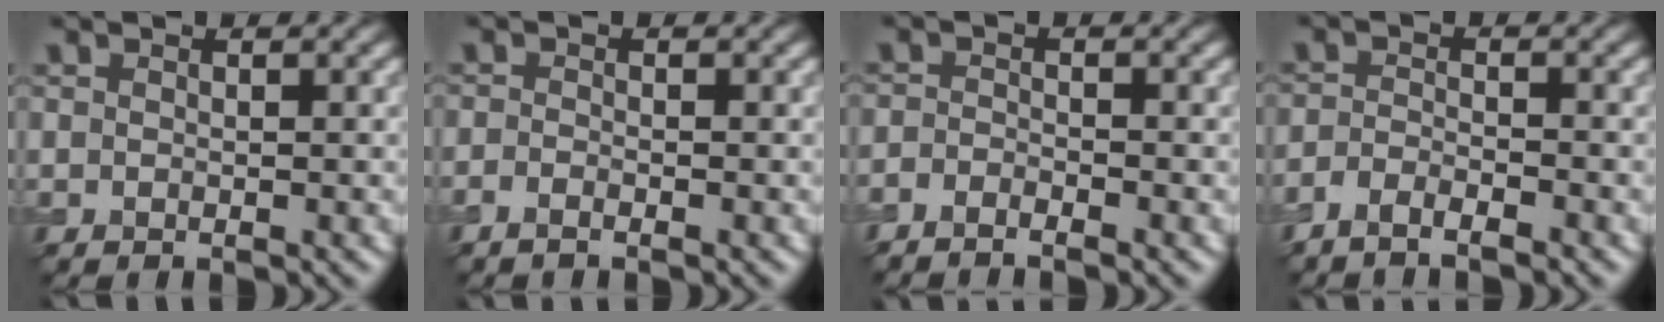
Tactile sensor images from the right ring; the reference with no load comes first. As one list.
[{"total": 0.8, "force": [-0.7, 0.0, 0.3], "torque": [-0.009, -0.003, -0.018]}, {"total": 1.9, "force": [-1.9, -0.1, 0.3], "torque": [-0.012, -0.003, -0.041]}, {"total": 1.8, "force": [-1.7, 0.2, 0.6], "torque": [-0.014, -0.004, -0.039]}]